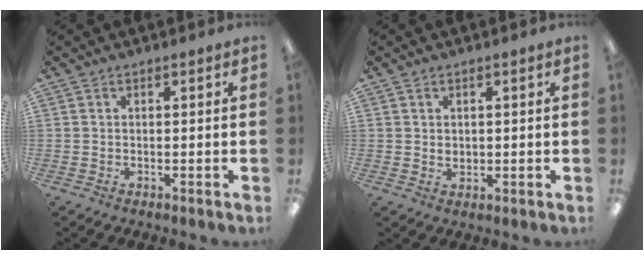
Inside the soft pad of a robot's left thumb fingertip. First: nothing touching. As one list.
[{"total": 1.5, "force": [0.8, 1.2, 0.5], "torque": [-0.003, -0.001, 0.012]}]